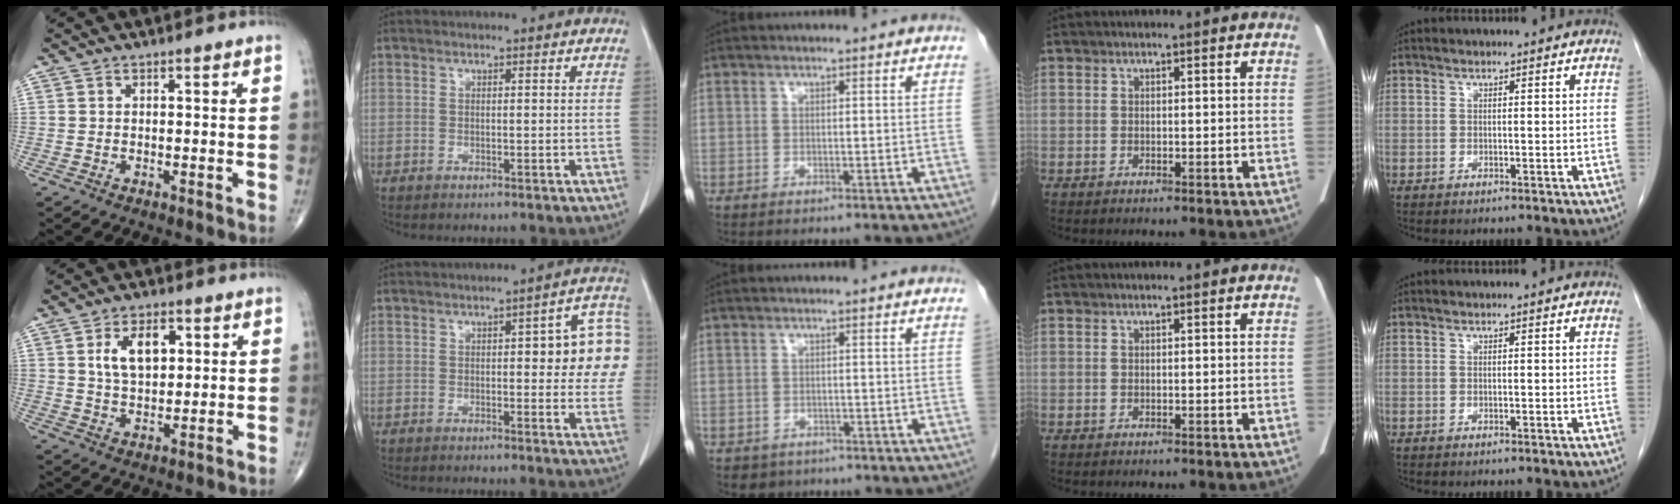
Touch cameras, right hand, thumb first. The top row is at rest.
{"thumb": {"total": 8.4, "force": [2.4, 4.8, 6.5], "torque": [-0.095, -0.004, 0.045]}, "index": {"total": 10.6, "force": [1.4, 3.1, 10.0], "torque": [-0.102, 0.024, 0.011]}, "middle": {"total": 2.7, "force": [-1.8, 2.0, 0.1], "torque": [-0.008, 0.005, -0.026]}}